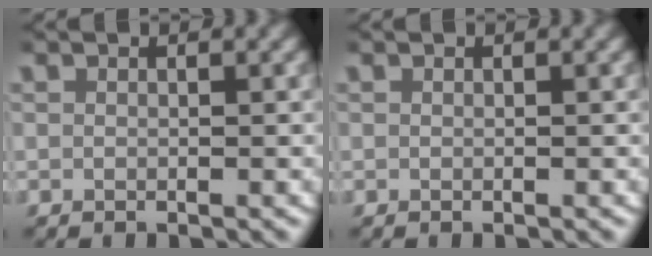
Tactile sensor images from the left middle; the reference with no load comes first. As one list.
[{"total": 0.0}]